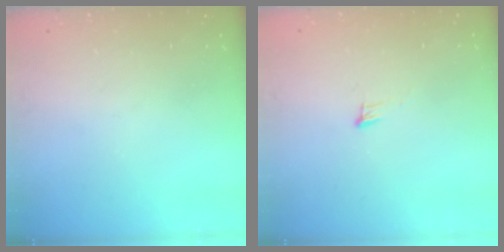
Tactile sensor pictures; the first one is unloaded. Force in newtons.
{"total": 4.3, "press": 4.1, "slide": 1.0}